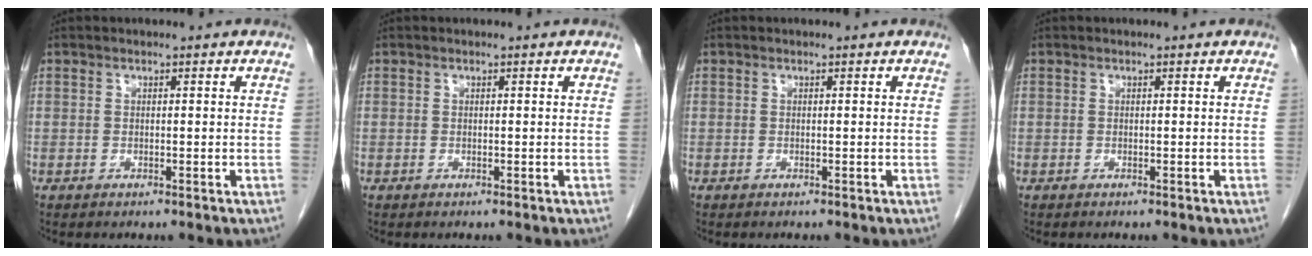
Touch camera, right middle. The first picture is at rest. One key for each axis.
{"total": 0.0}
{"total": 0.0}
{"total": 0.0}